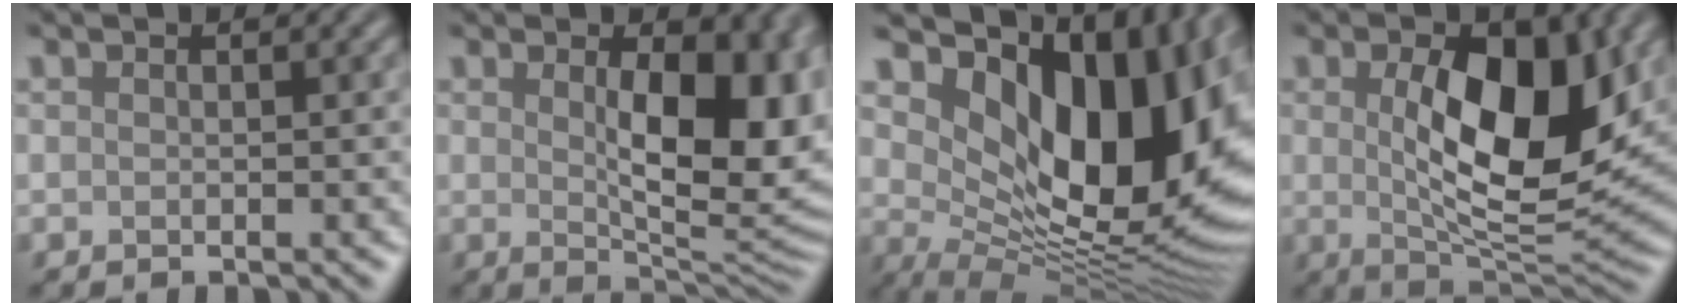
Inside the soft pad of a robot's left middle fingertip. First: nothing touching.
{"total": 10.6, "force": [1.4, 4.9, 9.3], "torque": [-0.114, -0.007, 0.030]}
{"total": 16.6, "force": [5.2, 8.8, 13.0], "torque": [-0.175, -0.007, 0.095]}
{"total": 10.3, "force": [1.4, 4.6, 9.1], "torque": [-0.149, -0.006, 0.028]}